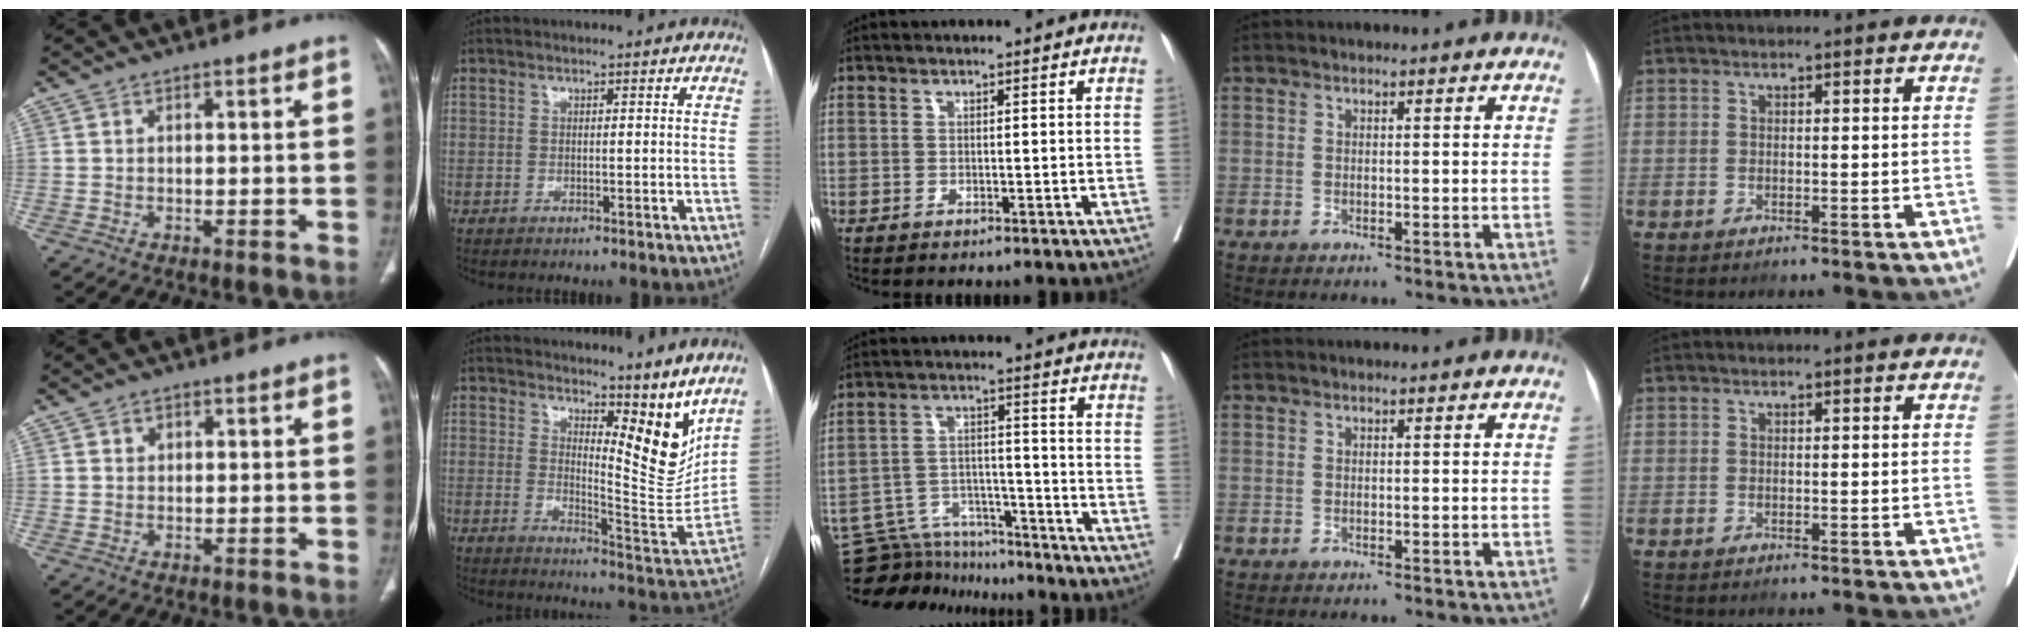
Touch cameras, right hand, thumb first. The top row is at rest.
{"thumb": {"total": 1.3, "force": [0.6, 1.1, 0.5], "torque": [-0.002, -0.001, 0.008]}, "index": {"total": 11.4, "force": [8.5, 2.7, 7.2], "torque": [-0.097, -0.034, 0.128]}, "middle": {"total": 11.0, "force": [-10.7, 2.5, 0.6], "torque": [-0.008, 0.024, -0.176]}}